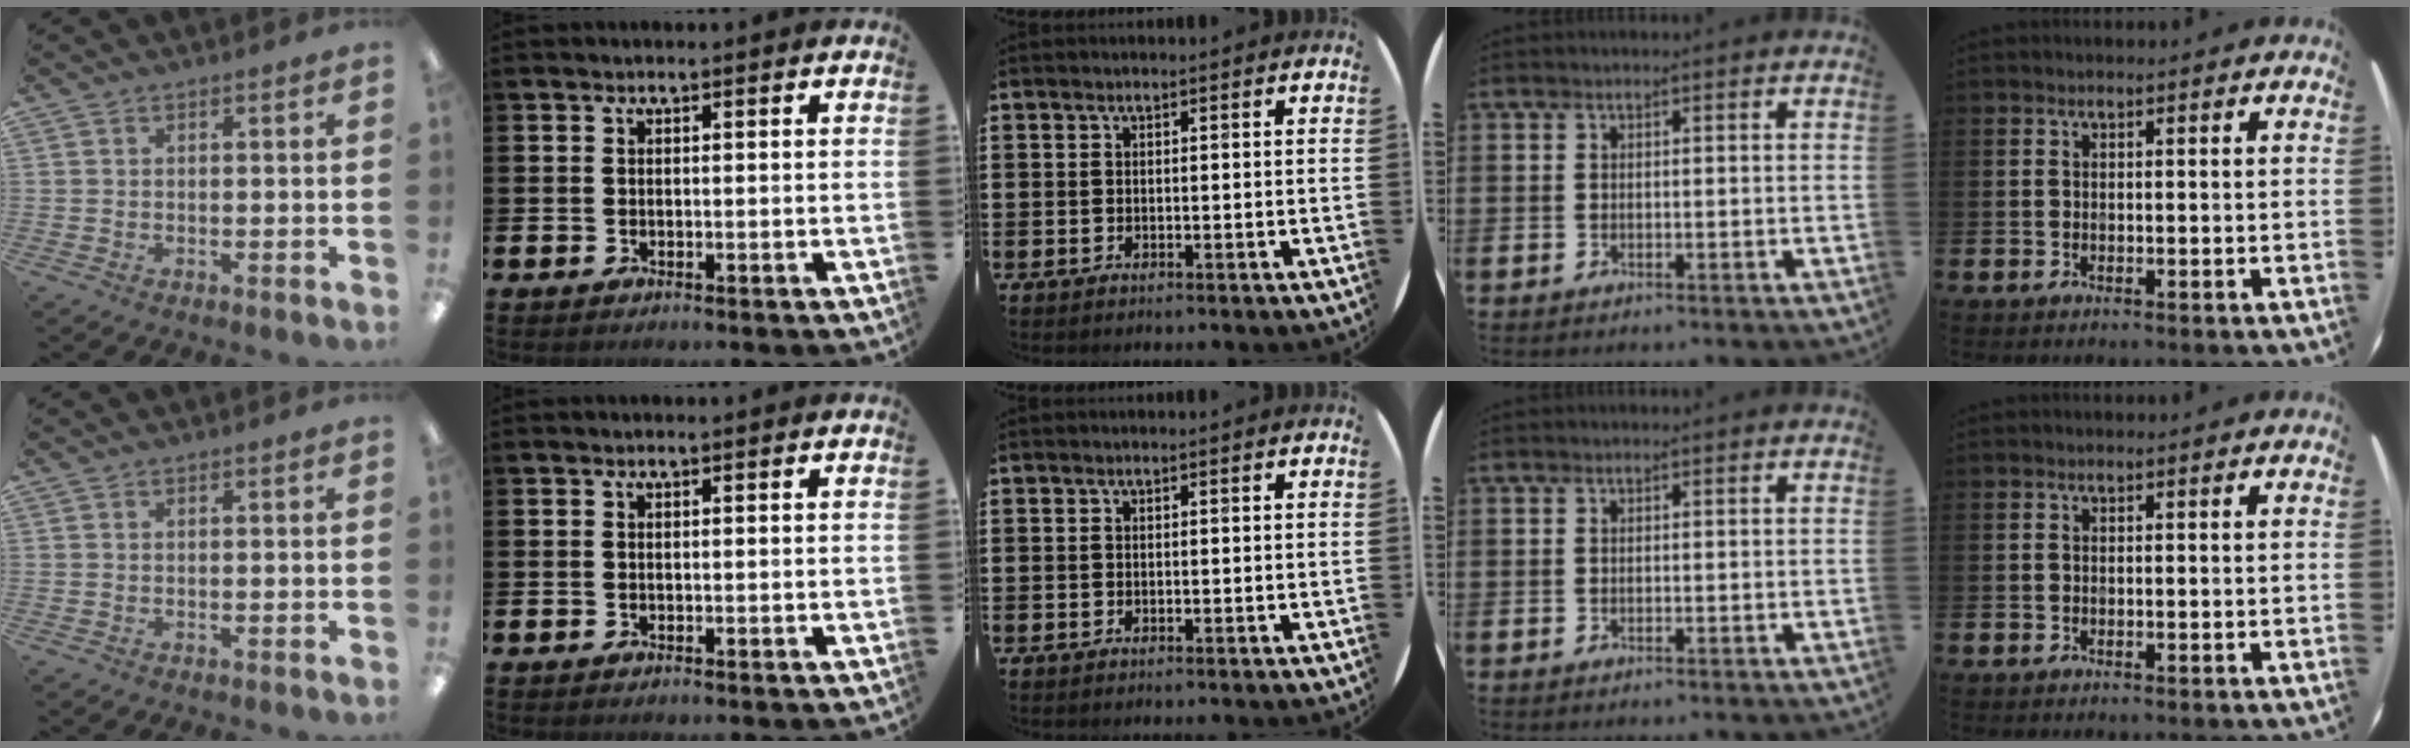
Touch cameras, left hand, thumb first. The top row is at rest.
{}